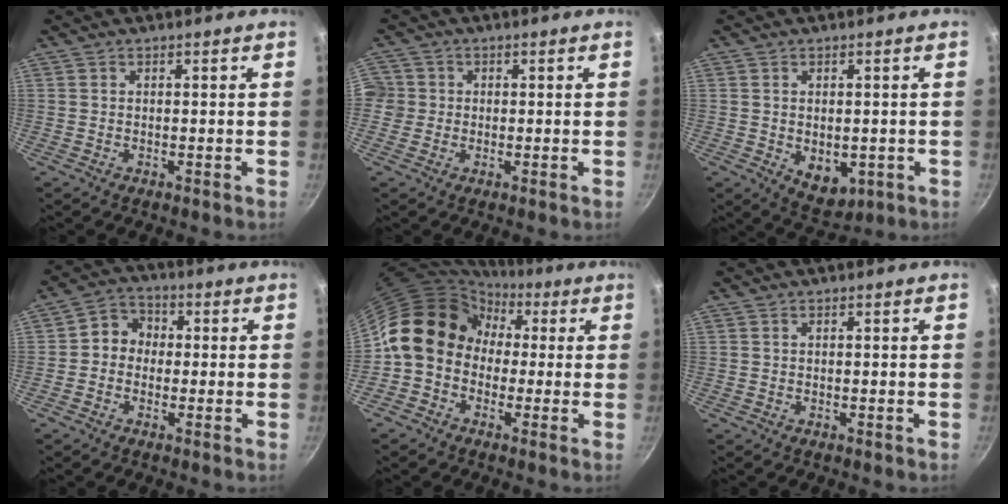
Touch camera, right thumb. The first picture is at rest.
{"total": 4.4, "force": [-0.4, 4.2, 0.9], "torque": [0.005, 0.007, -0.013]}
{"total": 6.9, "force": [-1.3, 4.6, 5.0], "torque": [-0.053, -0.011, -0.003]}
{"total": 5.7, "force": [-0.2, 5.1, 2.6], "torque": [-0.010, 0.016, -0.022]}
{"total": 13.1, "force": [1.3, 10.9, 7.1], "torque": [-0.085, 0.033, -0.001]}
{"total": 0.0}